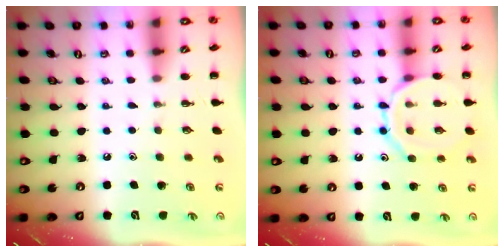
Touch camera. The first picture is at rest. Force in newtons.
{"total": 12.0, "press": 12.0, "slide": 0.8}